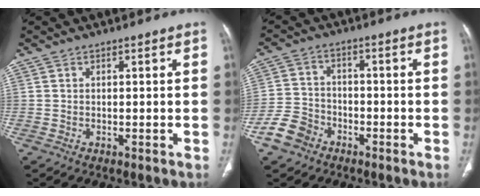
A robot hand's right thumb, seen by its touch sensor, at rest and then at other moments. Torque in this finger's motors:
{"motor_torque": [0.09, 0.00, -0.19, -0.09, -0.01]}